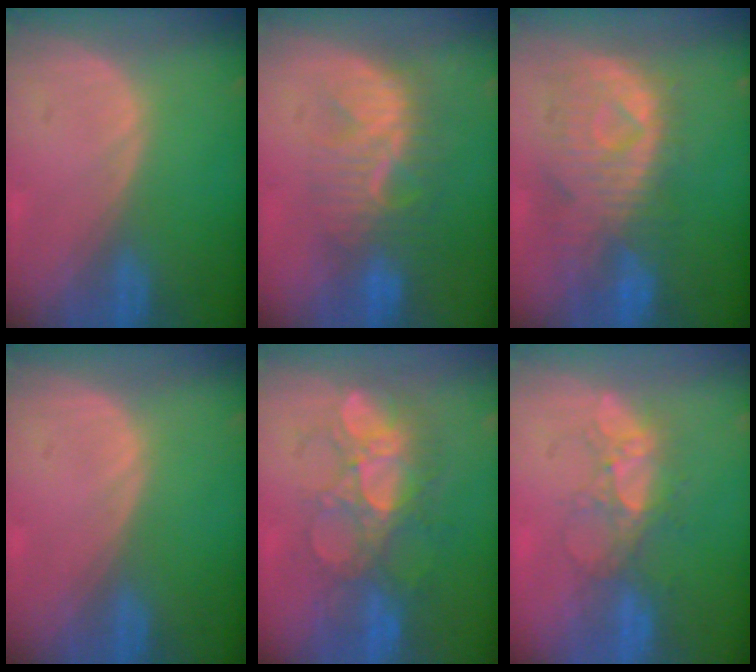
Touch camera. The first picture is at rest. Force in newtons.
{"total": 8.4, "press": 8.0, "slide": 2.4}
{"total": 10.6, "press": 9.5, "slide": 4.8}
{"total": 0.0}
{"total": 8.8, "press": 8.5, "slide": 2.3}
{"total": 5.6, "press": 5.4, "slide": 1.6}